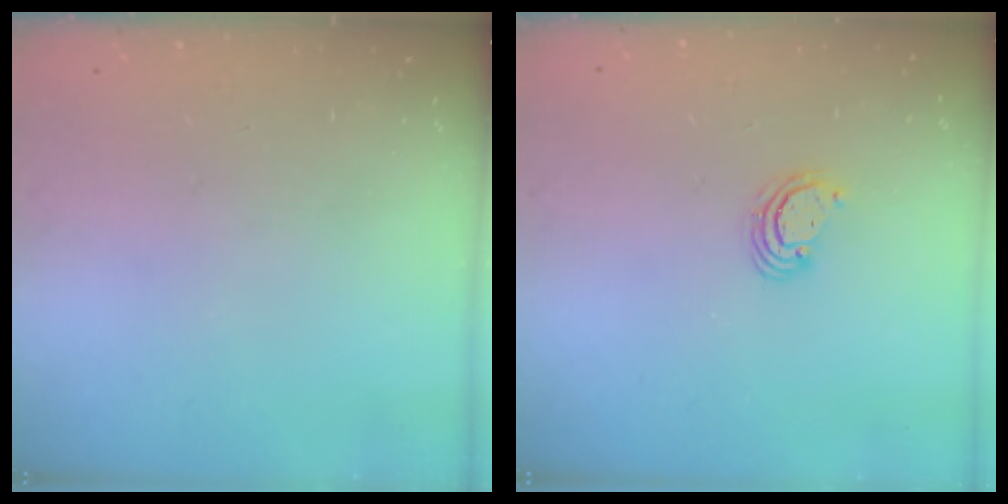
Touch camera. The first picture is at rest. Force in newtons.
{"total": 2.5, "press": 2.5, "slide": 0.2}